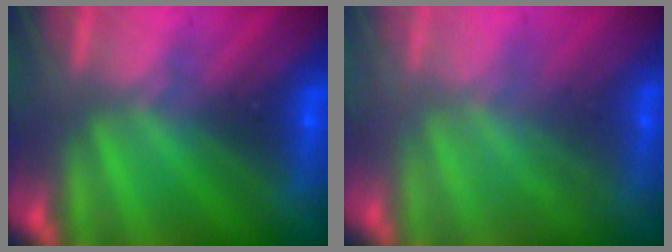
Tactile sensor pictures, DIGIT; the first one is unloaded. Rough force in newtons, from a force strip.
{"total": 2.1}